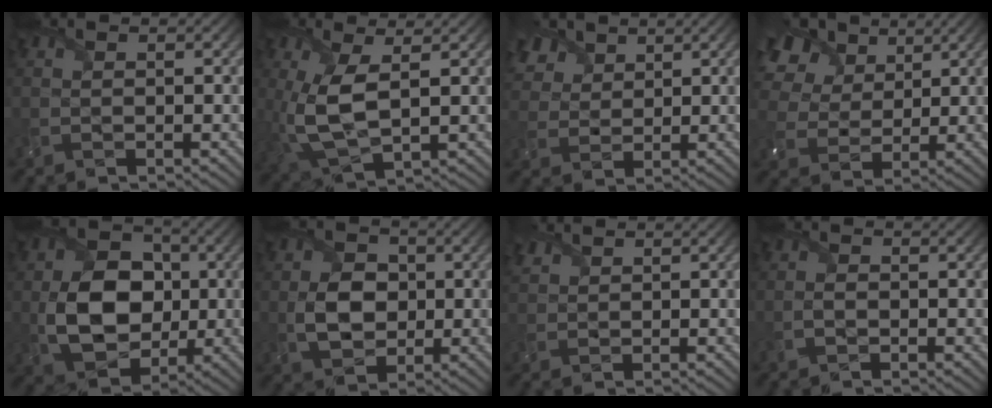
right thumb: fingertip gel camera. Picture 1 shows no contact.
{"total": 8.8, "force": [0.7, 4.0, 7.8], "torque": [-0.194, -0.006, 0.016]}
{"total": 7.2, "force": [4.2, 4.6, 3.5], "torque": [-0.120, 0.017, 0.078]}
{"total": 11.0, "force": [6.1, 7.2, 5.6], "torque": [-0.173, 0.027, 0.108]}
{"total": 11.1, "force": [-0.5, 8.4, 7.3], "torque": [-0.156, -0.006, -0.006]}
{"total": 6.1, "force": [-0.2, 4.8, 3.8], "torque": [-0.083, -0.003, -0.006]}
{"total": 1.8, "force": [1.6, 0.8, 0.5], "torque": [-0.019, 0.006, 0.039]}
{"total": 1.4, "force": [-0.5, 1.0, 1.0], "torque": [-0.023, 0.000, -0.011]}